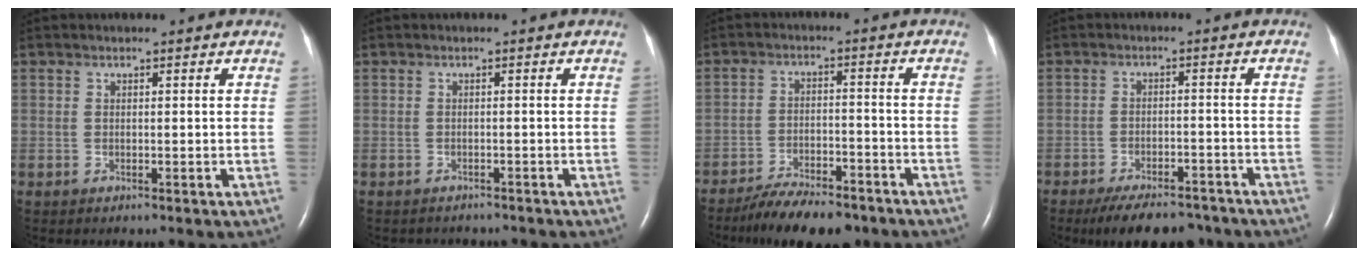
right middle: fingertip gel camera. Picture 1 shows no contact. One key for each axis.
{"total": 2.9, "fx": -2.7, "fy": 1.0, "fz": 0.4, "tx": -0.007, "ty": -0.003, "tz": -0.032}
{"total": 11.0, "fx": -9.3, "fy": 2.9, "fz": 5.2, "tx": -0.079, "ty": -0.008, "tz": -0.146}
{"total": 10.8, "fx": -9.1, "fy": 3.5, "fz": 4.5, "tx": -0.064, "ty": -0.003, "tz": -0.132}